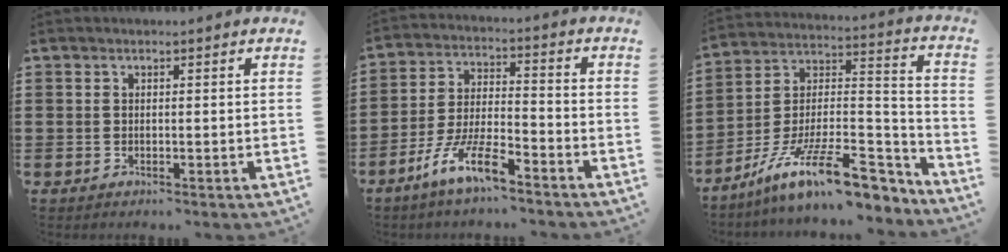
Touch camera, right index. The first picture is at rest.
{"total": 8.6, "force": [-6.5, 1.6, 5.5], "torque": [-0.128, -0.002, -0.128]}
{"total": 15.3, "force": [-10.3, 5.3, 9.9], "torque": [-0.175, 0.031, -0.174]}